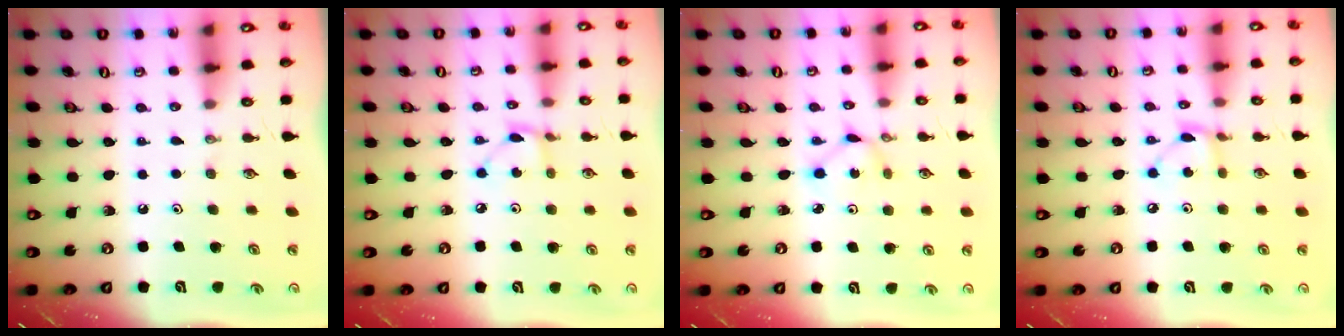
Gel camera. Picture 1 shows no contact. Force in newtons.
{"total": 2.6, "press": 2.6, "slide": 0.1}
{"total": 1.6, "press": 1.6, "slide": 0.2}
{"total": 5.6, "press": 5.6, "slide": 0.2}